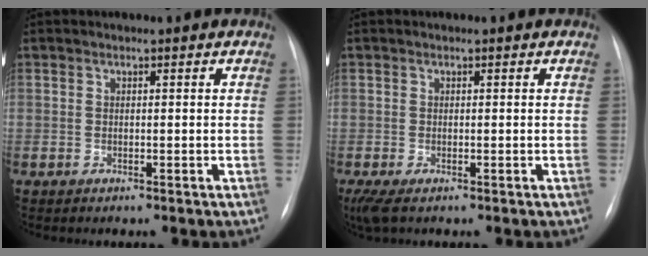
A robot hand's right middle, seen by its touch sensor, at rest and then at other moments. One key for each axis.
{"total": 3.1, "fx": -1.9, "fy": 1.0, "fz": 2.2, "tx": -0.046, "ty": -0.012, "tz": -0.032}